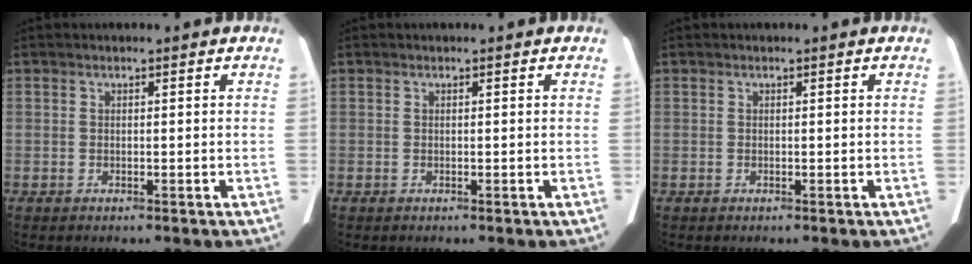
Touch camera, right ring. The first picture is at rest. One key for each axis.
{"total": 0.0}
{"total": 0.0}